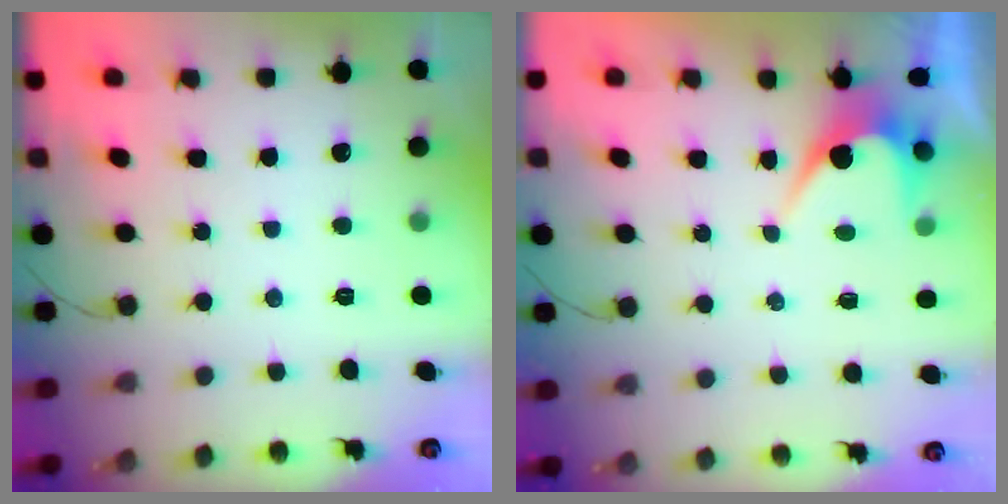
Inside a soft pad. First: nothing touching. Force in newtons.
{"total": 5.6, "press": 5.6, "slide": 0.4}